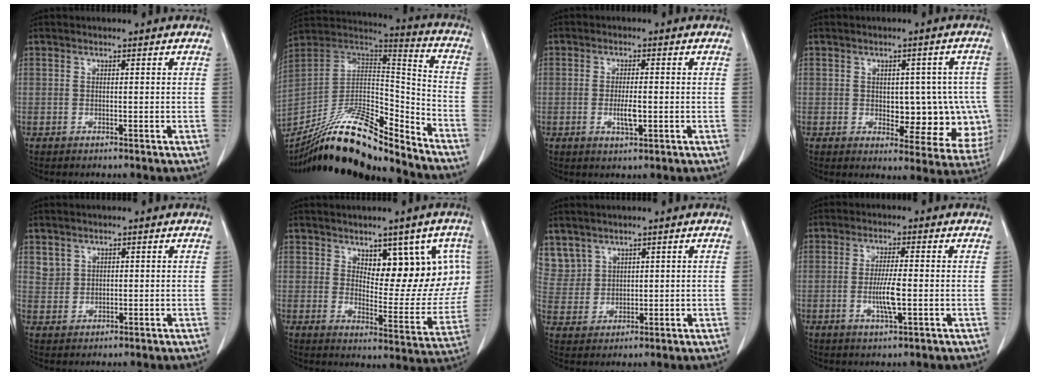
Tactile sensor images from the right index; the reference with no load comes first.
{"total": 23.1, "force": [-19.8, 3.2, 11.5], "torque": [-0.223, 0.006, -0.346]}
{"total": 3.5, "force": [-0.8, 0.7, 3.3], "torque": [-0.067, -0.004, -0.010]}
{"total": 10.8, "force": [-1.0, 5.9, 9.0], "torque": [-0.091, 0.013, 0.004]}
{"total": 2.3, "force": [1.3, 1.9, 0.2], "torque": [0.005, 0.002, 0.022]}
{"total": 12.9, "force": [5.0, 5.8, 10.4], "torque": [-0.116, 0.004, 0.080]}
{"total": 6.9, "force": [4.6, 5.1, 0.7], "torque": [-0.027, 0.014, 0.113]}
{"total": 5.2, "force": [-1.0, 0.4, 5.1], "torque": [-0.102, -0.010, -0.016]}